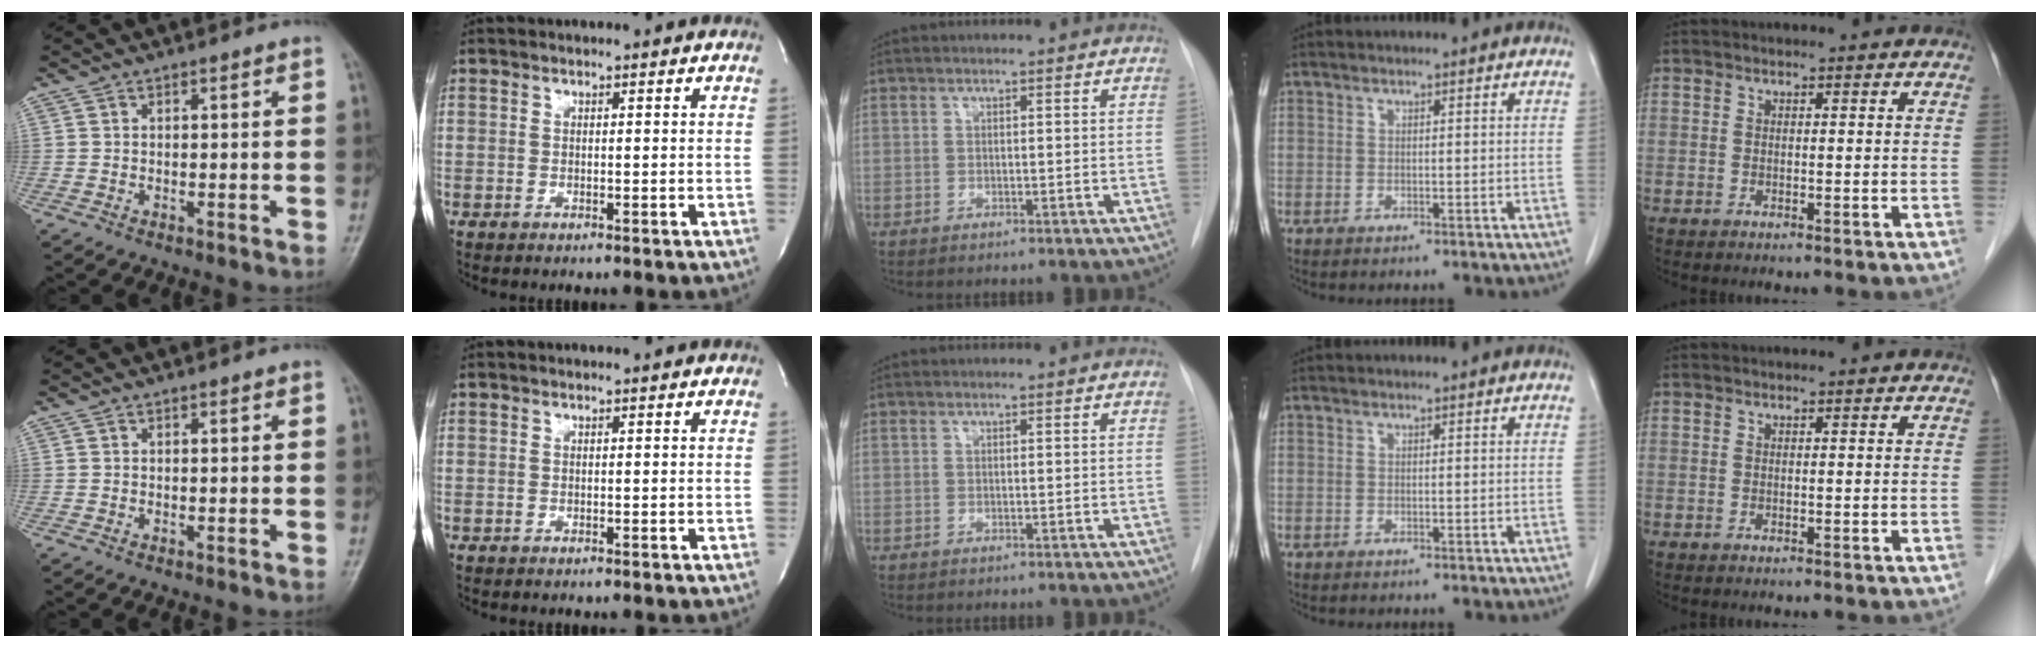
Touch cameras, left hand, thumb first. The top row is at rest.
{}